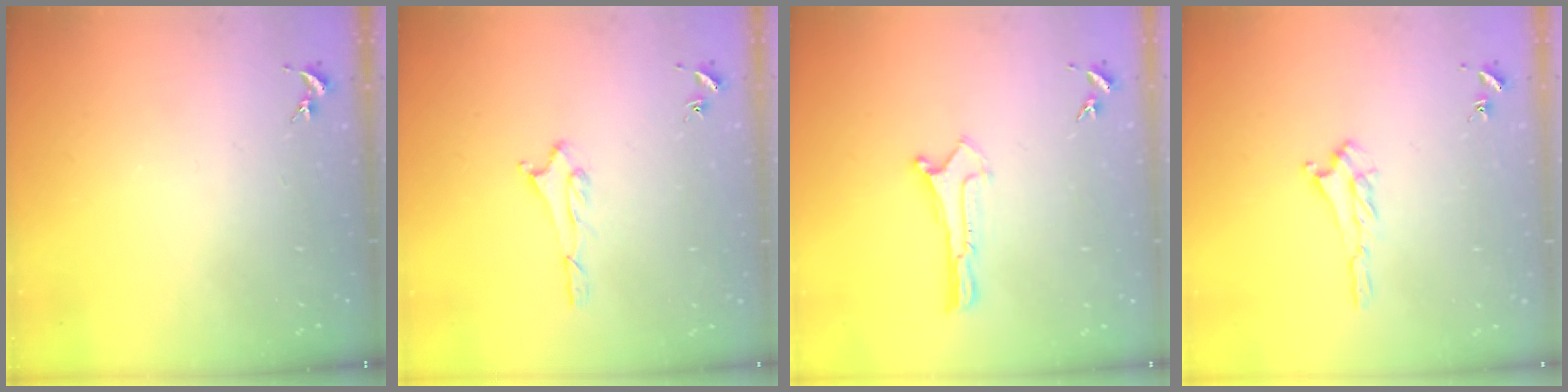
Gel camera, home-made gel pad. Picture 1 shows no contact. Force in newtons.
{"total": 1.6, "press": 1.6, "slide": 0.2}
{"total": 0.0}
{"total": 2.0, "press": 2.0, "slide": 0.5}